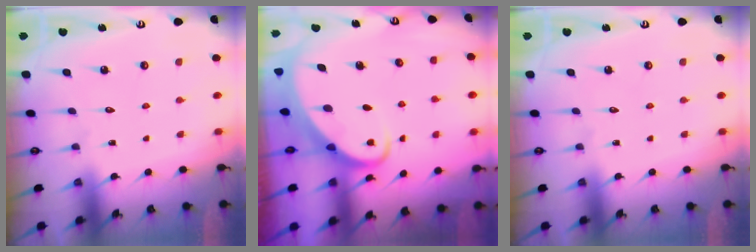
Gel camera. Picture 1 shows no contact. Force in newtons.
{"total": 3.6, "press": 3.5, "slide": 0.4}
{"total": 0.0}